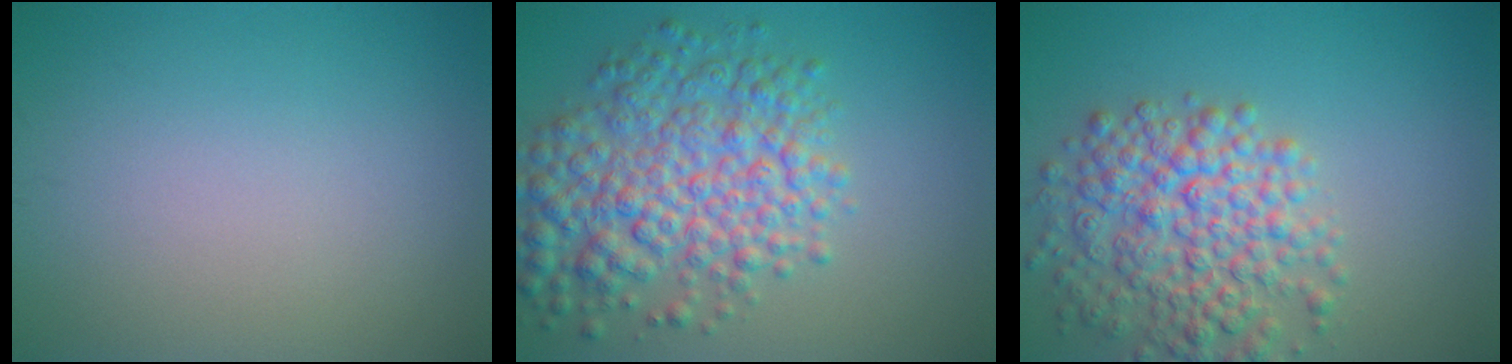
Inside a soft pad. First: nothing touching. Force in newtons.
{"total": 7.5, "press": 7.5, "slide": 0.1}
{"total": 6.8, "press": 6.8, "slide": 0.3}